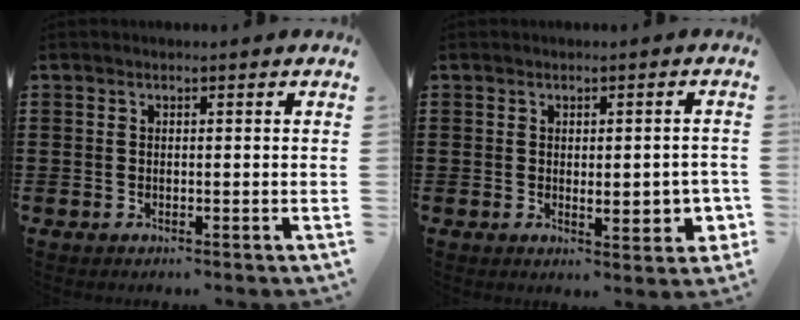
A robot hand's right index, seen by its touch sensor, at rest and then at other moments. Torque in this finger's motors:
{"motor_torque": [0.28, -0.27, 0.34, 0.09]}